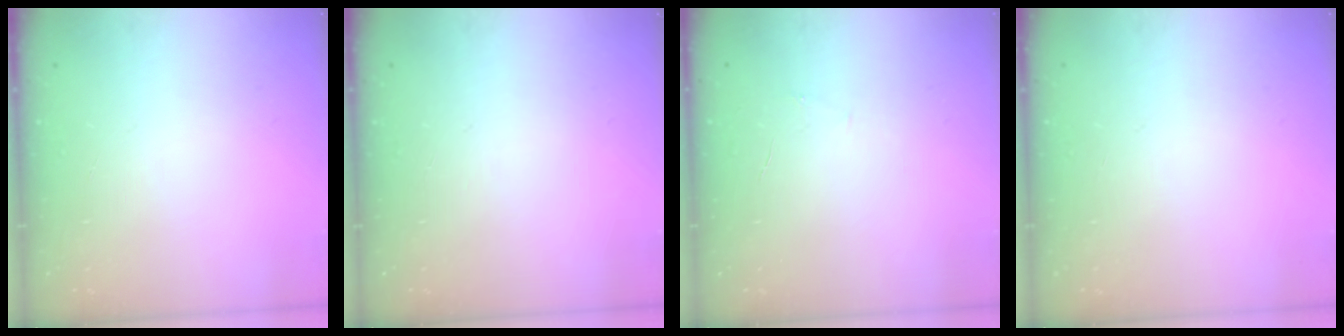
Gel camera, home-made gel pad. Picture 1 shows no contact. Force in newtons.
{"total": 0.0}
{"total": 3.6, "press": 3.5, "slide": 1.0}
{"total": 0.0}